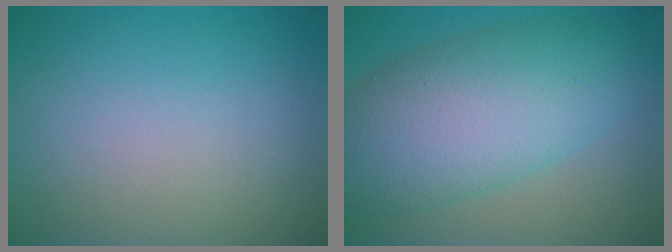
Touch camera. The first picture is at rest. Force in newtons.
{"total": 9.9, "press": 9.9, "slide": 0.1}